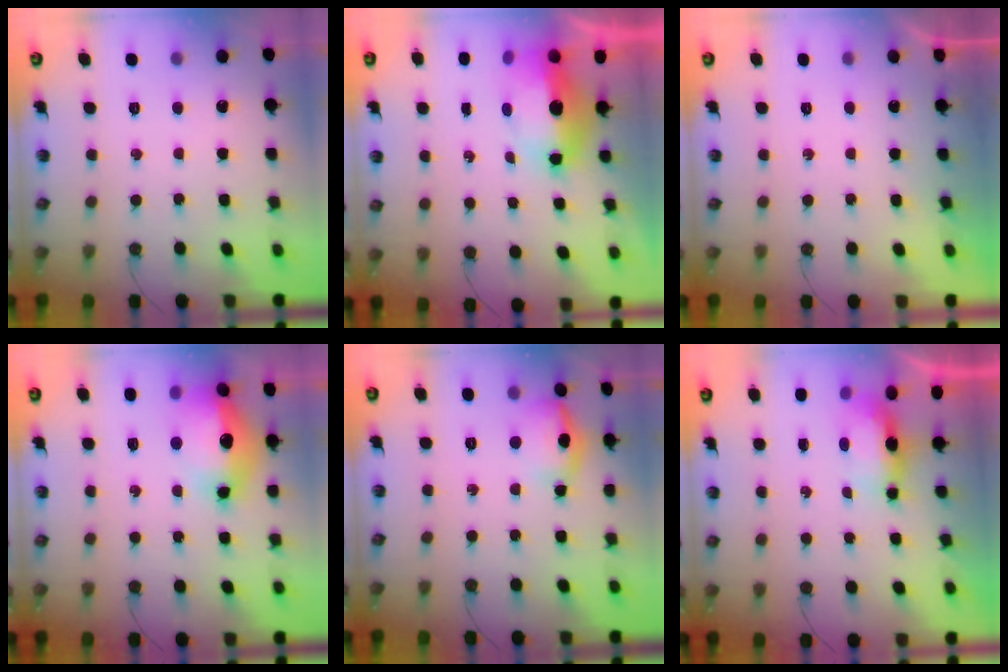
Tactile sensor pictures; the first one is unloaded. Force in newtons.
{"total": 11.7, "press": 11.0, "slide": 4.1}
{"total": 0.0}
{"total": 20.9, "press": 18.1, "slide": 10.6}
{"total": 16.3, "press": 12.4, "slide": 10.6}
{"total": 5.9, "press": 5.8, "slide": 0.7}